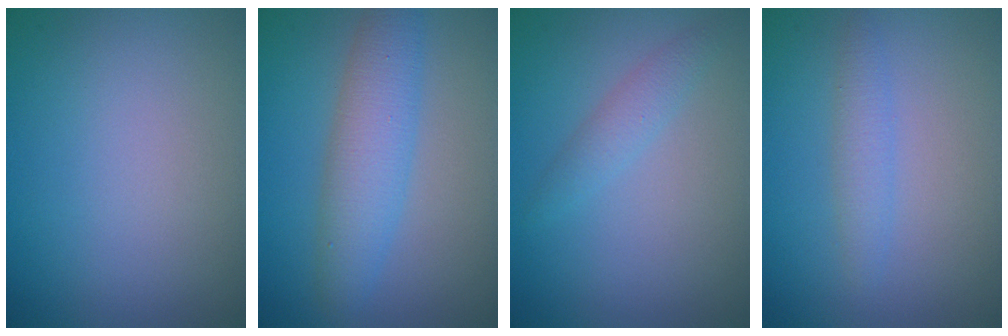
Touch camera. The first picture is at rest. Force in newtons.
{"total": 4.3, "press": 4.3, "slide": 0.1}
{"total": 1.5, "press": 1.5, "slide": 0.0}
{"total": 1.6, "press": 1.6, "slide": 0.1}